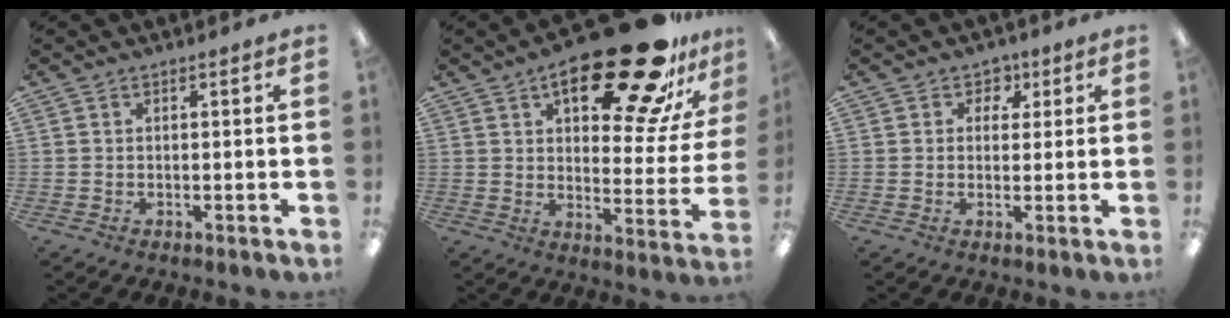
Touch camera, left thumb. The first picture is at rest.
{"total": 25.7, "force": [17.4, 9.4, 16.4], "torque": [-0.211, -0.111, 0.277]}
{"total": 3.9, "force": [1.7, 3.4, 1.0], "torque": [-0.007, -0.004, 0.026]}